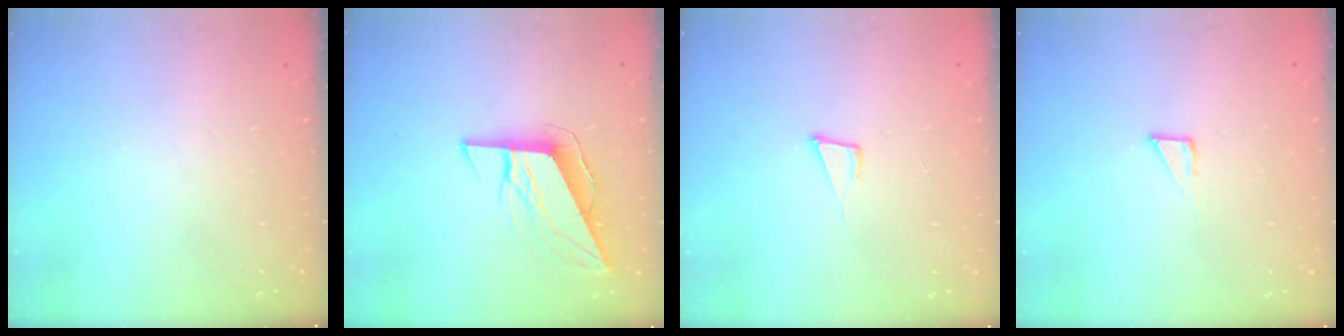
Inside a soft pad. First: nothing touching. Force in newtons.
{"total": 9.5, "press": 9.3, "slide": 1.9}
{"total": 5.7, "press": 4.5, "slide": 3.4}
{"total": 2.6, "press": 2.6, "slide": 0.1}